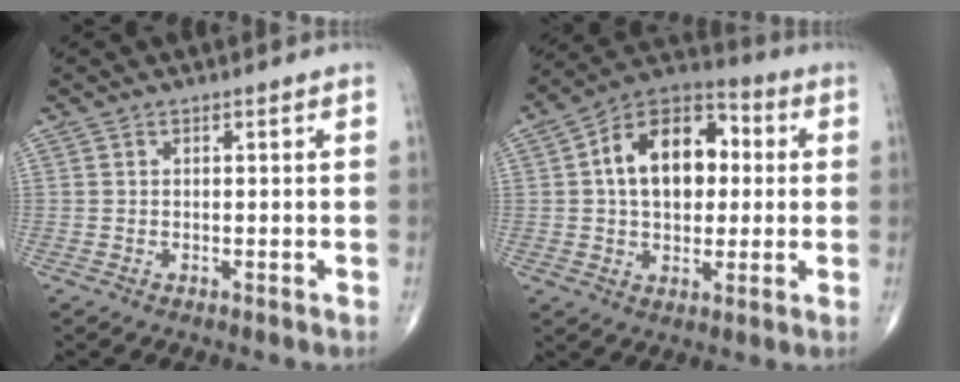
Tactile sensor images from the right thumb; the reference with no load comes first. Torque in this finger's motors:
{"motor_torque": [-0.66, 1.14, 0.42, 0.16, 0.12]}